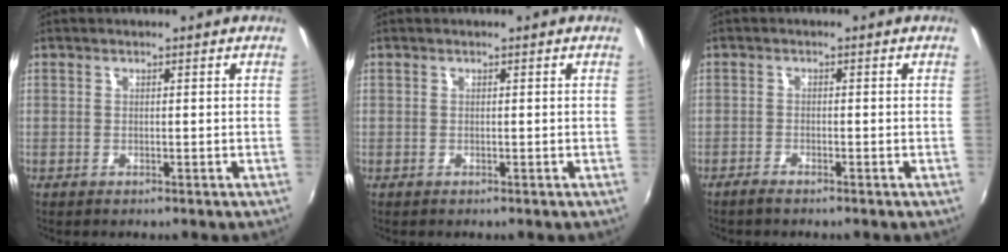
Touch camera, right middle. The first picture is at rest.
{"total": 0.0}
{"total": 2.0, "force": [-1.7, 0.3, 0.9], "torque": [-0.028, -0.003, -0.036]}